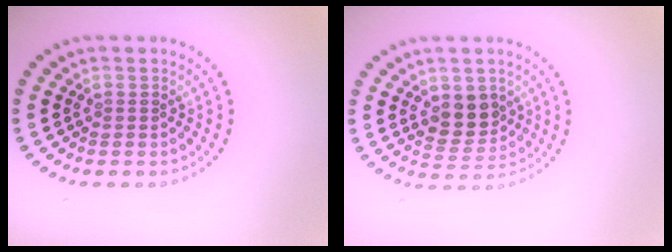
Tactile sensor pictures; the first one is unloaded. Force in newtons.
{"total": 3.5, "press": 3.4, "slide": 1.0}